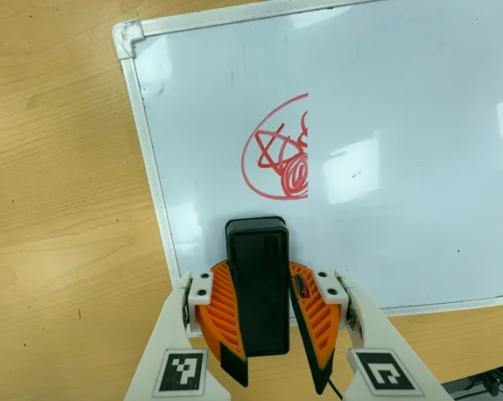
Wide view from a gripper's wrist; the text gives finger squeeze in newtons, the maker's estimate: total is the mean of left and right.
{"total": 10.8, "left": 10.1, "right": 11.5}